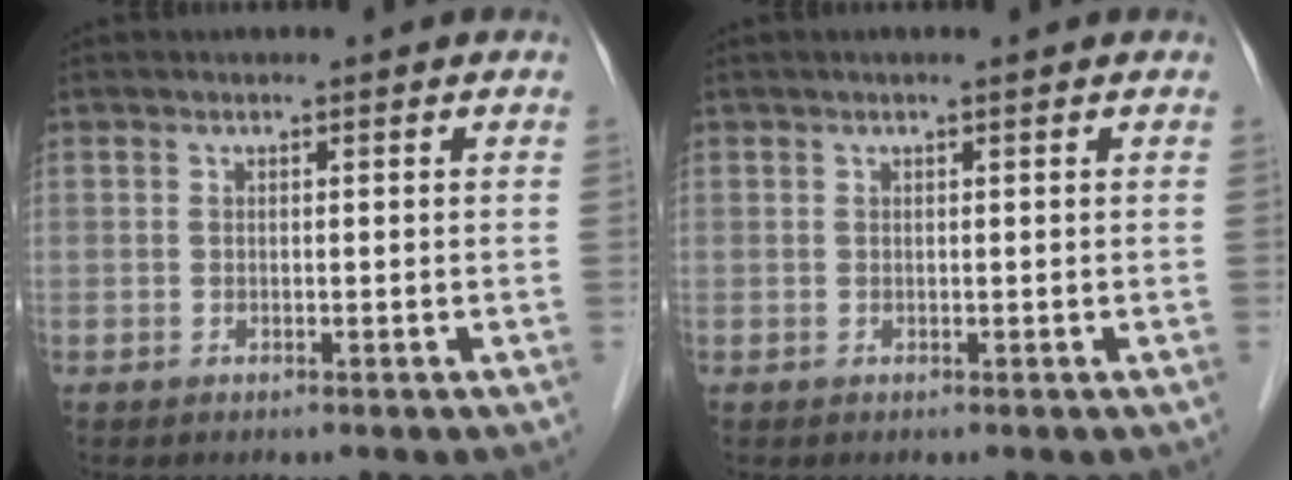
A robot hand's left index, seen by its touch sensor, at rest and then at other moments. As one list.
[{"total": 1.5, "force": [1.2, 0.0, 0.9], "torque": [-0.011, 0.014, 0.019]}]